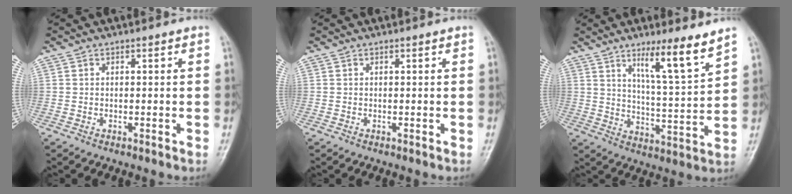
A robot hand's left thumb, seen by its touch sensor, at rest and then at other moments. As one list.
[{"total": 0.0}, {"total": 10.5, "force": [7.2, 0.7, 7.7], "torque": [-0.122, -0.056, 0.123]}]